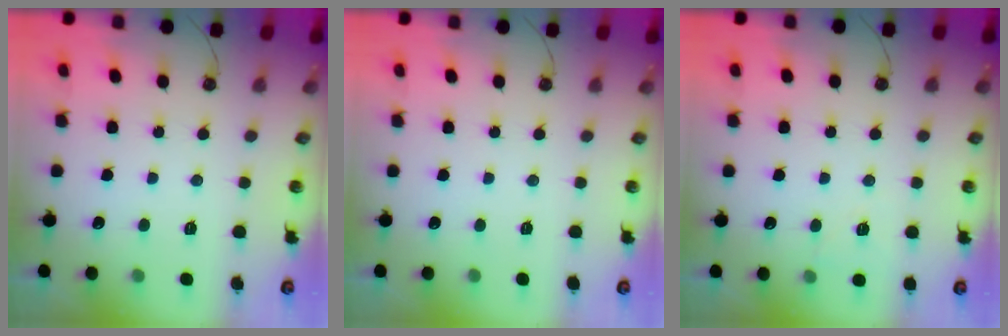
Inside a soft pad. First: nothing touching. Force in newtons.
{"total": 0.0}
{"total": 5.9, "press": 2.3, "slide": 5.4}